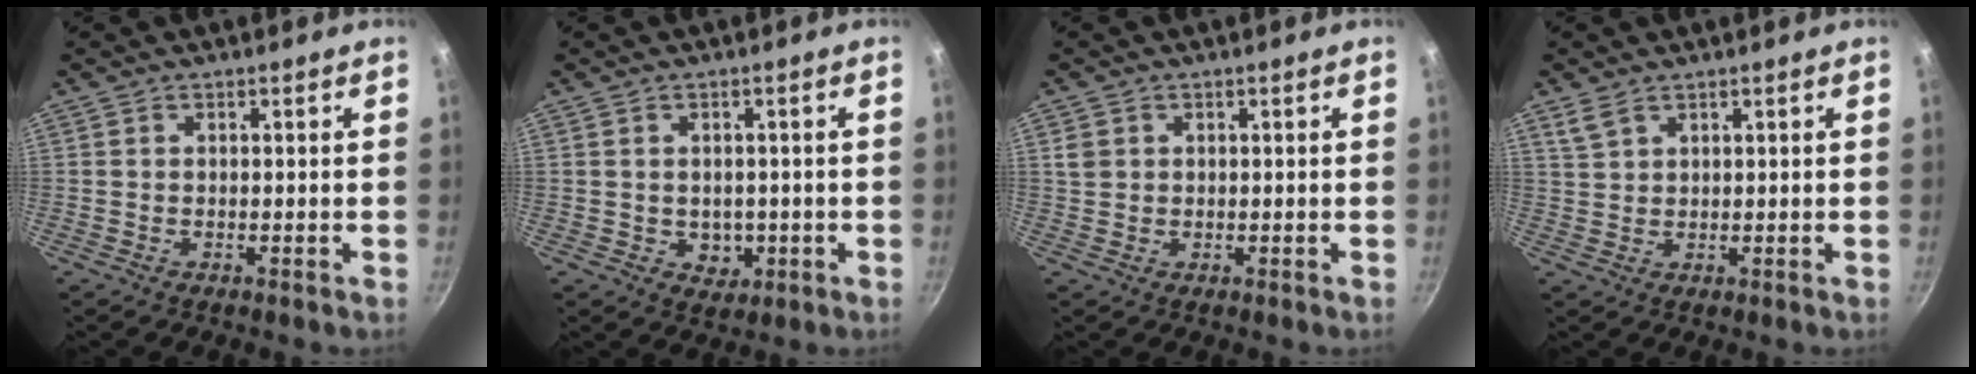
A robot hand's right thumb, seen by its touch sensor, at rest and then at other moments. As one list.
[{"total": 3.9, "force": [-0.6, 3.3, 2.1], "torque": [-0.015, 0.001, 0.003]}, {"total": 2.4, "force": [0.6, 2.1, 0.9], "torque": [-0.010, 0.004, 0.013]}, {"total": 3.0, "force": [2.1, 1.6, 1.4], "torque": [-0.026, -0.005, 0.046]}]